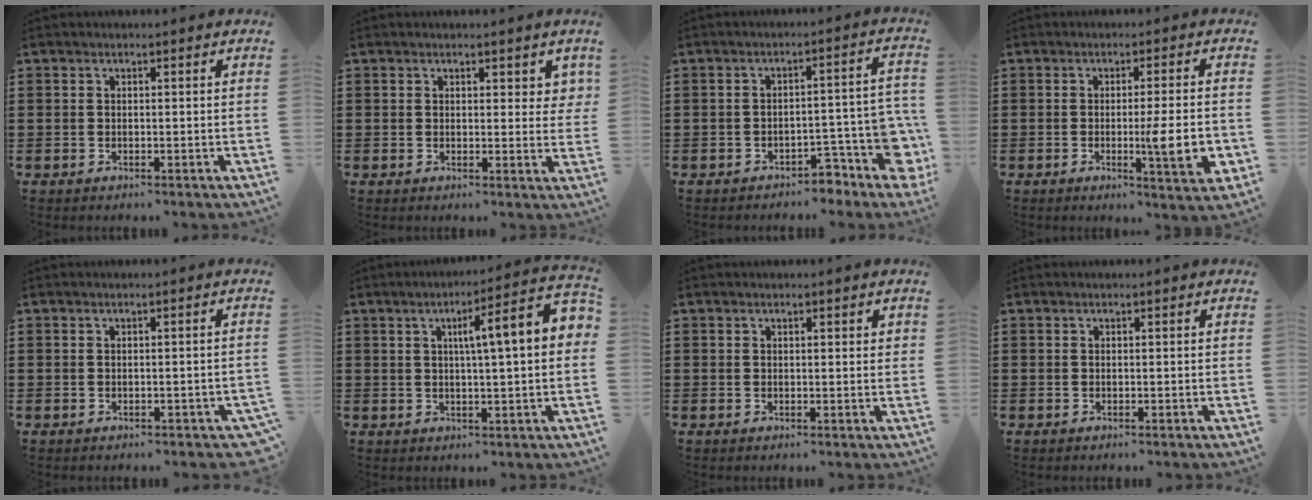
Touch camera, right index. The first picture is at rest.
{"total": 2.2, "force": [1.5, 1.4, 0.9], "torque": [0.001, 0.001, 0.023]}
{"total": 7.0, "force": [-4.8, 2.4, 4.6], "torque": [-0.065, 0.006, -0.085]}
{"total": 8.2, "force": [-1.4, 0.9, 8.0], "torque": [-0.114, -0.017, -0.021]}
{"total": 0.8, "force": [-0.2, 0.3, 0.7], "torque": [-0.015, 0.000, -0.005]}
{"total": 8.1, "force": [1.6, 0.7, 7.9], "torque": [-0.127, -0.010, 0.014]}
{"total": 0.6, "force": [0.3, 0.3, 0.4], "torque": [-0.008, 0.004, 0.006]}
{"total": 0.0}